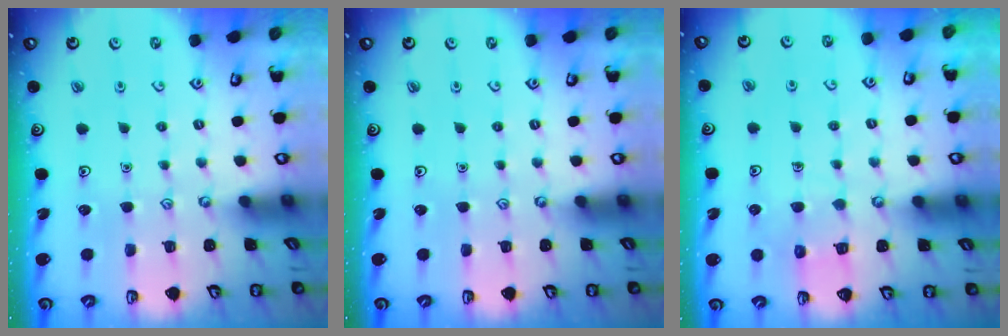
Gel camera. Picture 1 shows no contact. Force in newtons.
{"total": 0.0}
{"total": 5.4, "press": 5.4, "slide": 0.4}